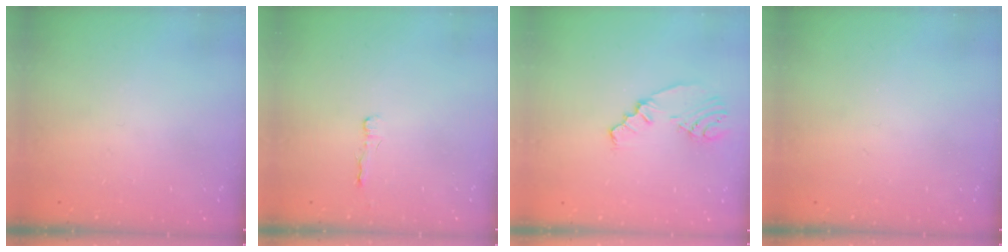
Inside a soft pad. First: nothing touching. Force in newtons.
{"total": 2.2, "press": 2.2, "slide": 0.4}
{"total": 5.0, "press": 2.8, "slide": 4.2}
{"total": 0.0}